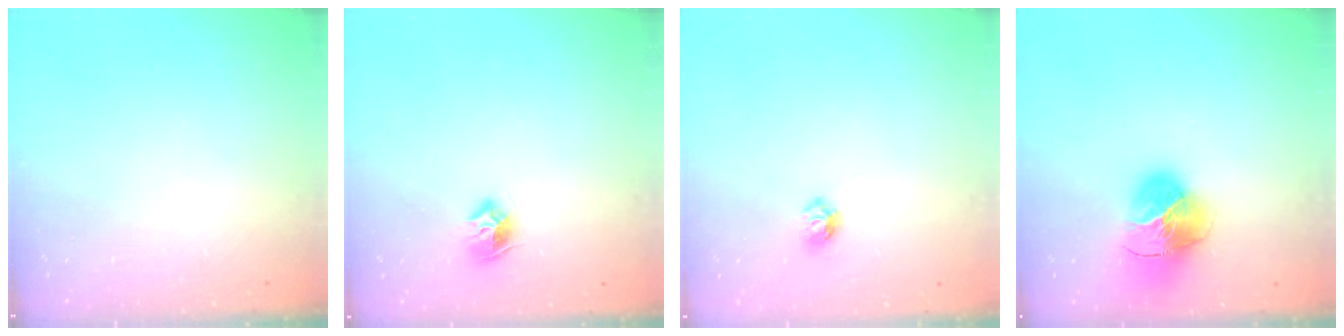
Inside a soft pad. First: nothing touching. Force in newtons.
{"total": 8.0, "press": 7.9, "slide": 0.5}
{"total": 5.5, "press": 5.5, "slide": 0.8}
{"total": 16.9, "press": 16.8, "slide": 1.7}